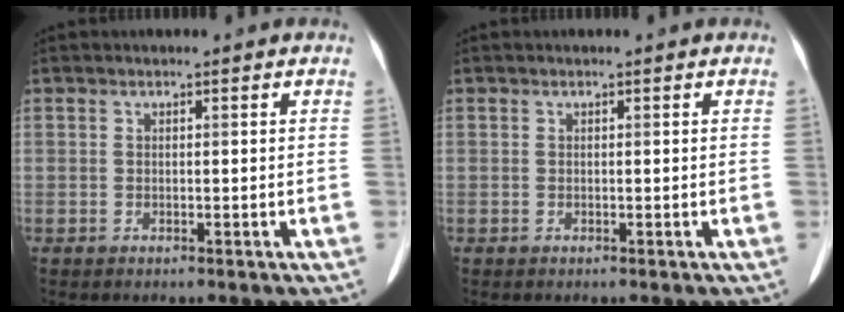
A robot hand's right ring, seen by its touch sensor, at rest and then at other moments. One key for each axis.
{"total": 0.0}